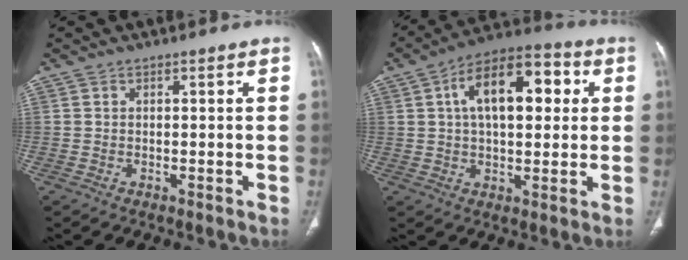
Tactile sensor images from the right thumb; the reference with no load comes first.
{"total": 16.1, "force": [3.9, 8.4, 13.2], "torque": [-0.186, 0.023, 0.056]}